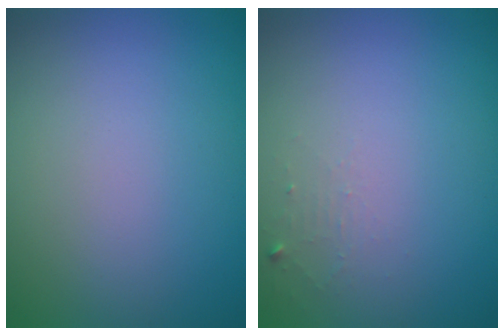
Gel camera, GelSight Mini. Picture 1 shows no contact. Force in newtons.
{"total": 1.0, "press": 1.0, "slide": 0.1}